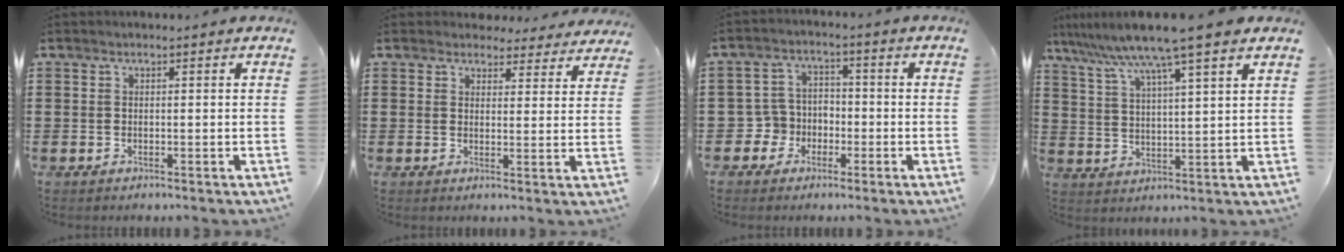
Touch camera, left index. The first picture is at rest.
{"total": 3.8, "force": [3.6, 1.1, 0.5], "torque": [-0.015, -0.011, 0.066]}
{"total": 4.7, "force": [-2.2, 4.0, 1.0], "torque": [-0.046, 0.006, -0.050]}
{"total": 8.3, "force": [6.7, -0.8, 4.8], "torque": [-0.116, -0.032, 0.111]}